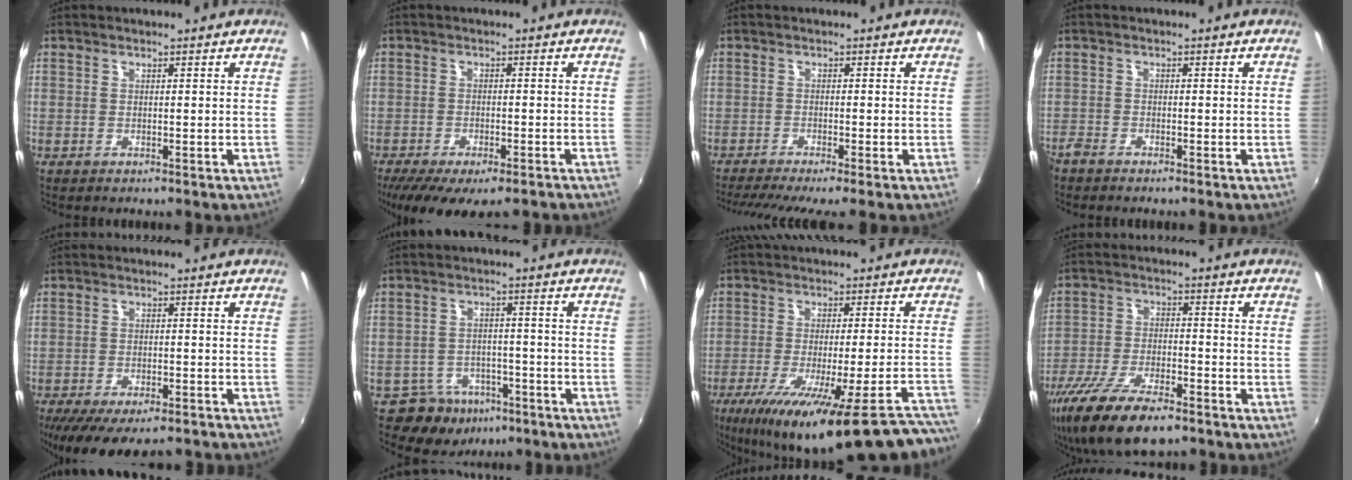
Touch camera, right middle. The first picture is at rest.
{"total": 13.4, "force": [-9.8, 4.3, 8.1], "torque": [-0.164, -0.054, -0.147]}
{"total": 6.6, "force": [-5.5, -0.8, 3.6], "torque": [-0.081, -0.025, -0.091]}
{"total": 2.1, "force": [-1.9, 0.5, 0.6], "torque": [-0.018, -0.008, -0.041]}
{"total": 14.9, "force": [-11.6, 4.7, 8.0], "torque": [-0.158, -0.048, -0.173]}
{"total": 8.7, "force": [-5.8, 6.1, 2.2], "torque": [-0.059, 0.014, -0.077]}
{"total": 28.4, "force": [-22.8, 4.0, 16.4], "torque": [-0.242, -0.069, -0.319]}
{"total": 15.6, "force": [-11.2, 5.2, 9.6], "torque": [-0.207, -0.043, -0.202]}